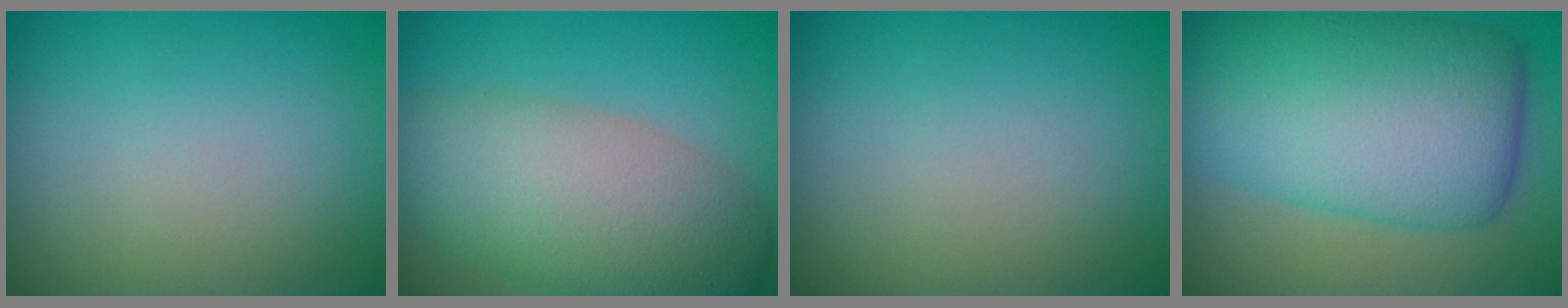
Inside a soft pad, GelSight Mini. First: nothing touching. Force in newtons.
{"total": 8.2, "press": 8.2, "slide": 0.5}
{"total": 0.0}
{"total": 12.0, "press": 12.0, "slide": 0.1}